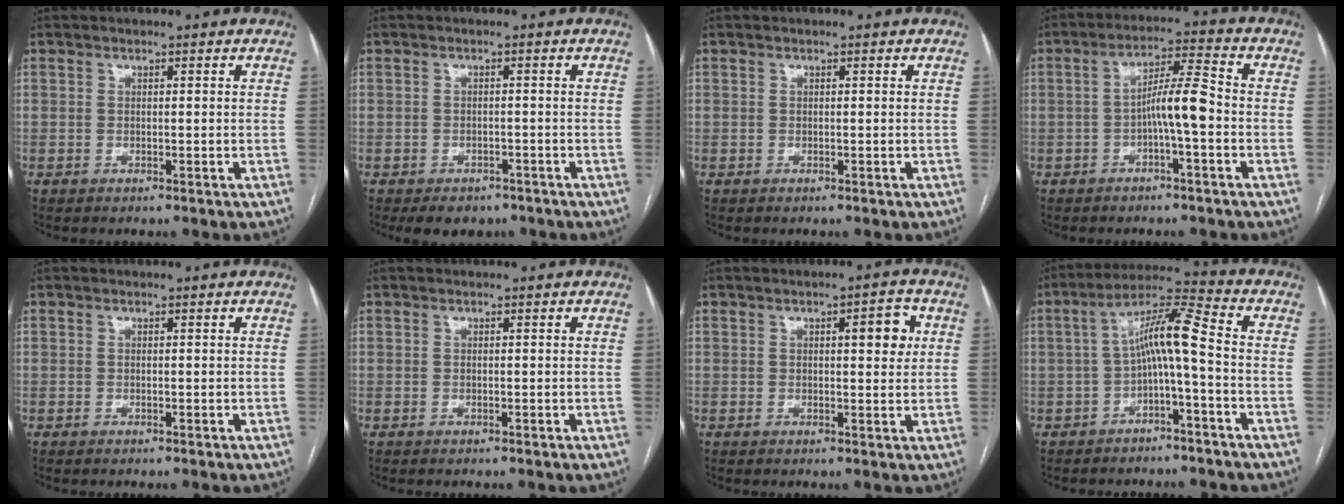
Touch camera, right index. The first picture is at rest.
{"total": 4.9, "force": [-3.7, 2.8, 1.4], "torque": [-0.012, 0.004, -0.047]}
{"total": 0.0}
{"total": 6.4, "force": [-1.6, 0.3, 6.2], "torque": [-0.109, 0.018, -0.026]}
{"total": 0.0}
{"total": 0.0}
{"total": 4.4, "force": [1.3, 1.3, 4.0], "torque": [-0.050, 0.005, 0.016]}
{"total": 8.2, "force": [-1.4, 0.3, 8.0], "torque": [-0.141, 0.035, -0.026]}